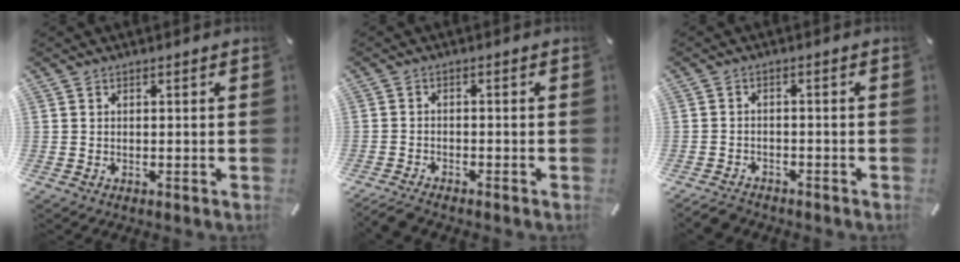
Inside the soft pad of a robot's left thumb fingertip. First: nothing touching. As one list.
[{"total": 3.5, "force": [-3.3, 0.4, 1.1], "torque": [-0.035, 0.002, -0.068]}, {"total": 3.3, "force": [-3.0, 1.2, 0.6], "torque": [-0.021, 0.013, -0.064]}]